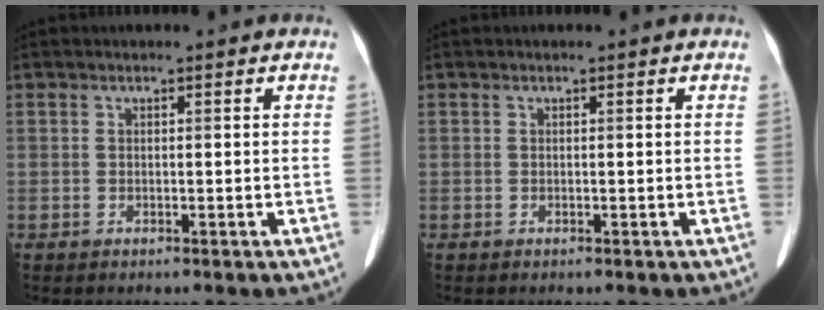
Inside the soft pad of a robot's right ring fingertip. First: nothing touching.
{"total": 0.0}